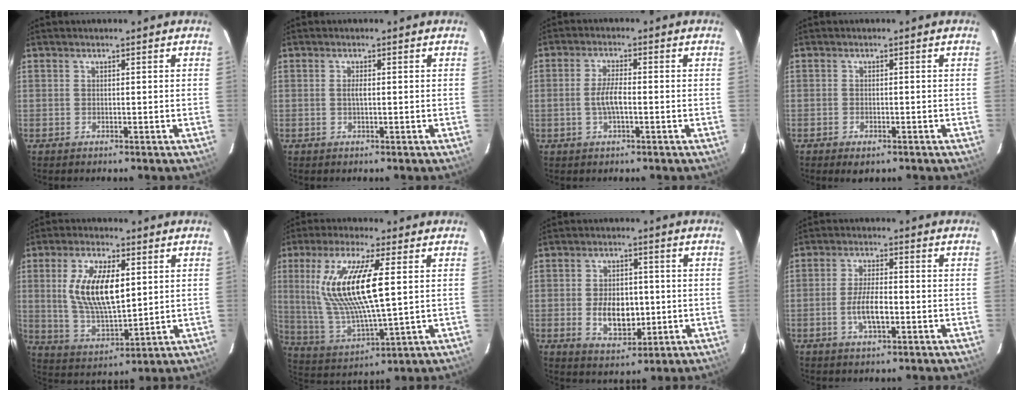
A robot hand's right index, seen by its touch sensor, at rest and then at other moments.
{"total": 1.1, "force": [0.0, 0.3, 1.1], "torque": [-0.022, 0.001, -0.001]}
{"total": 4.2, "force": [-0.9, 1.1, 4.0], "torque": [-0.079, 0.001, -0.017]}
{"total": 2.3, "force": [-1.5, 1.2, 1.4], "torque": [-0.031, -0.006, -0.025]}
{"total": 13.7, "force": [2.9, 6.0, 12.0], "torque": [-0.232, -0.002, 0.064]}
{"total": 17.3, "force": [3.9, 3.6, 16.5], "torque": [-0.326, -0.007, 0.089]}
{"total": 8.6, "force": [-1.1, 5.4, 6.6], "torque": [-0.124, -0.003, -0.007]}
{"total": 6.0, "force": [-1.8, 2.0, 5.4], "torque": [-0.108, -0.003, -0.031]}